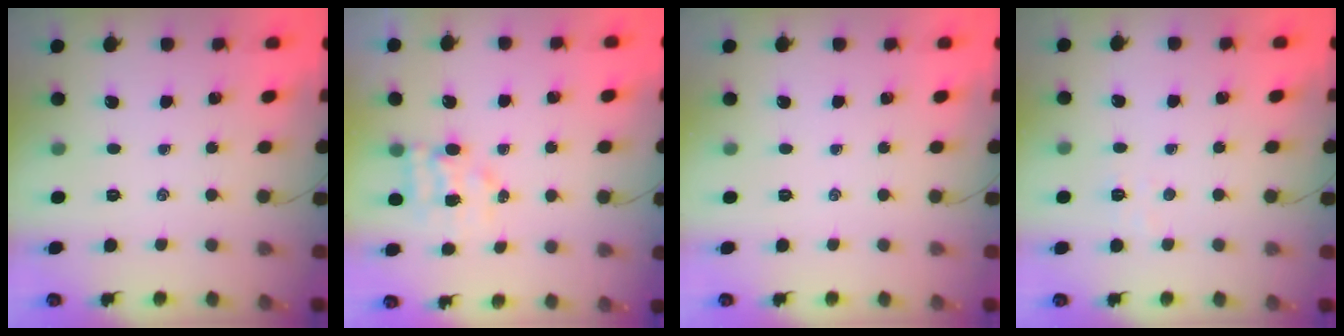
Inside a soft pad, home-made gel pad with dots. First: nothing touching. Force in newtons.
{"total": 4.7, "press": 4.7, "slide": 0.5}
{"total": 0.0}
{"total": 3.7, "press": 3.5, "slide": 1.1}